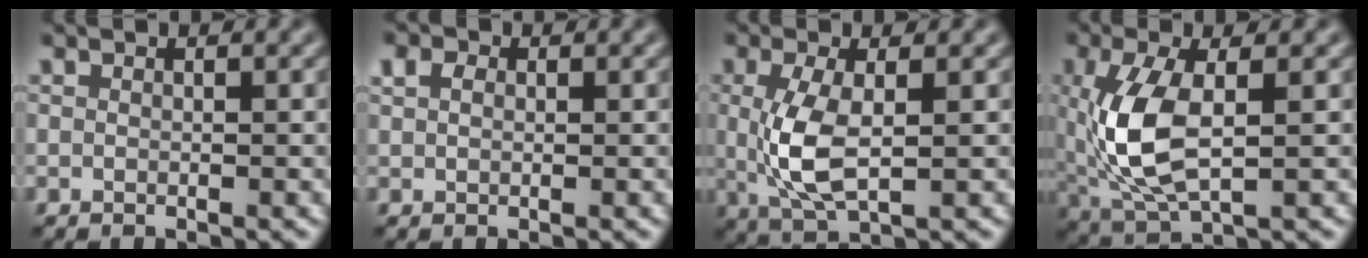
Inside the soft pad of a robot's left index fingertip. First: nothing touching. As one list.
[{"total": 1.5, "force": [0.7, 1.0, 0.8], "torque": [-0.016, 0.006, 0.009]}, {"total": 4.9, "force": [0.1, 2.0, 4.5], "torque": [-0.108, -0.005, 0.005]}, {"total": 7.5, "force": [0.2, 3.4, 6.6], "torque": [-0.160, -0.003, 0.008]}]